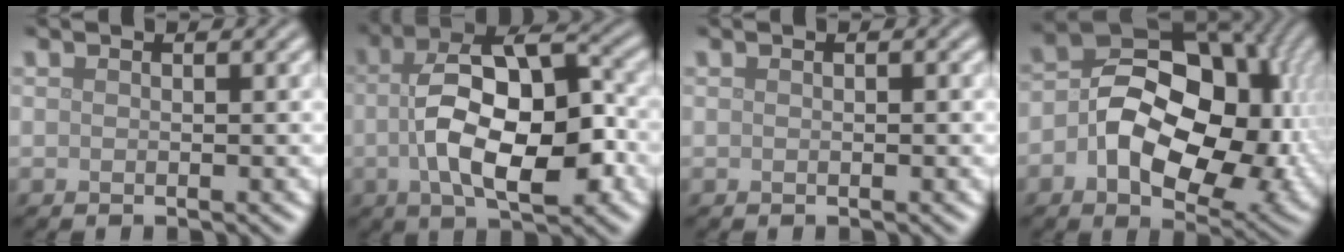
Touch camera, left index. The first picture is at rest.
{"total": 10.7, "force": [-1.4, 5.0, 9.4], "torque": [-0.156, -0.003, -0.020]}
{"total": 0.7, "force": [0.1, 0.3, 0.6], "torque": [-0.010, -0.002, 0.000]}
{"total": 14.6, "force": [-1.5, 9.5, 11.0], "torque": [-0.156, -0.006, -0.023]}